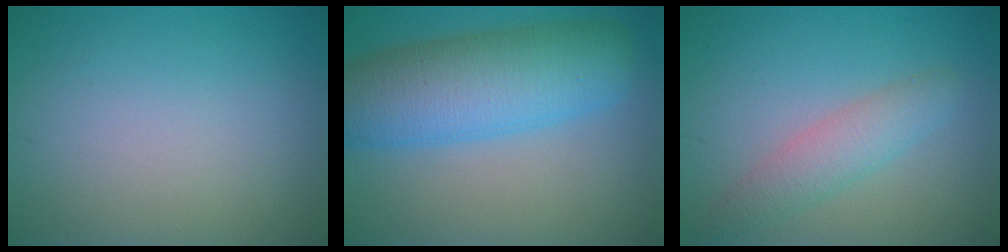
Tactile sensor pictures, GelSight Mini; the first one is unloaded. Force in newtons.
{"total": 9.6, "press": 9.6, "slide": 0.4}
{"total": 3.0, "press": 2.9, "slide": 0.2}